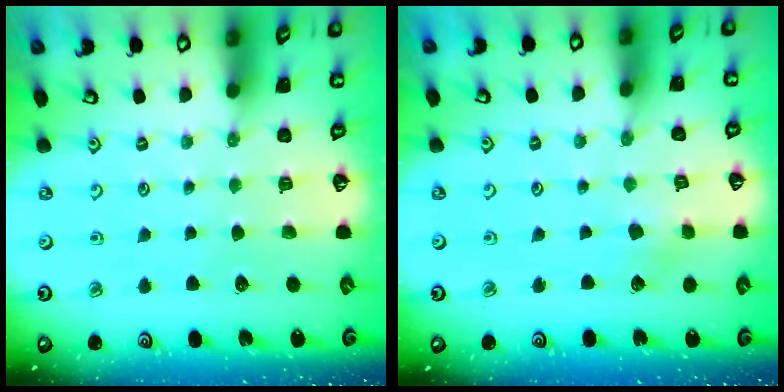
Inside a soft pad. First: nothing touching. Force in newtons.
{"total": 3.1, "press": 3.1, "slide": 0.3}